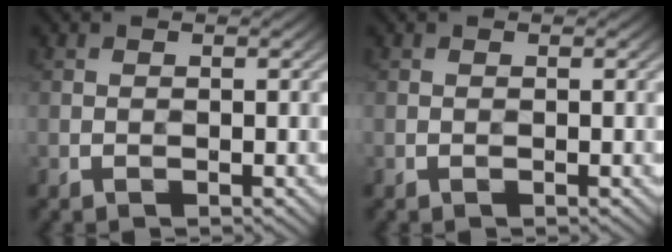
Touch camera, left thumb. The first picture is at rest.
{"total": 0.0}